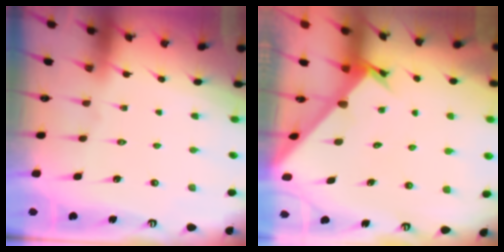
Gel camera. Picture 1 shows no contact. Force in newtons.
{"total": 2.7, "press": 2.7, "slide": 0.3}